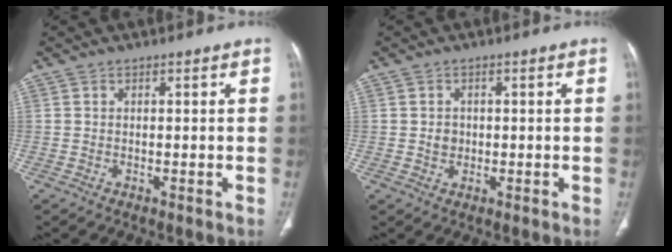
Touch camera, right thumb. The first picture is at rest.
{"total": 2.1, "force": [0.0, 1.8, 0.9], "torque": [-0.005, 0.004, 0.003]}